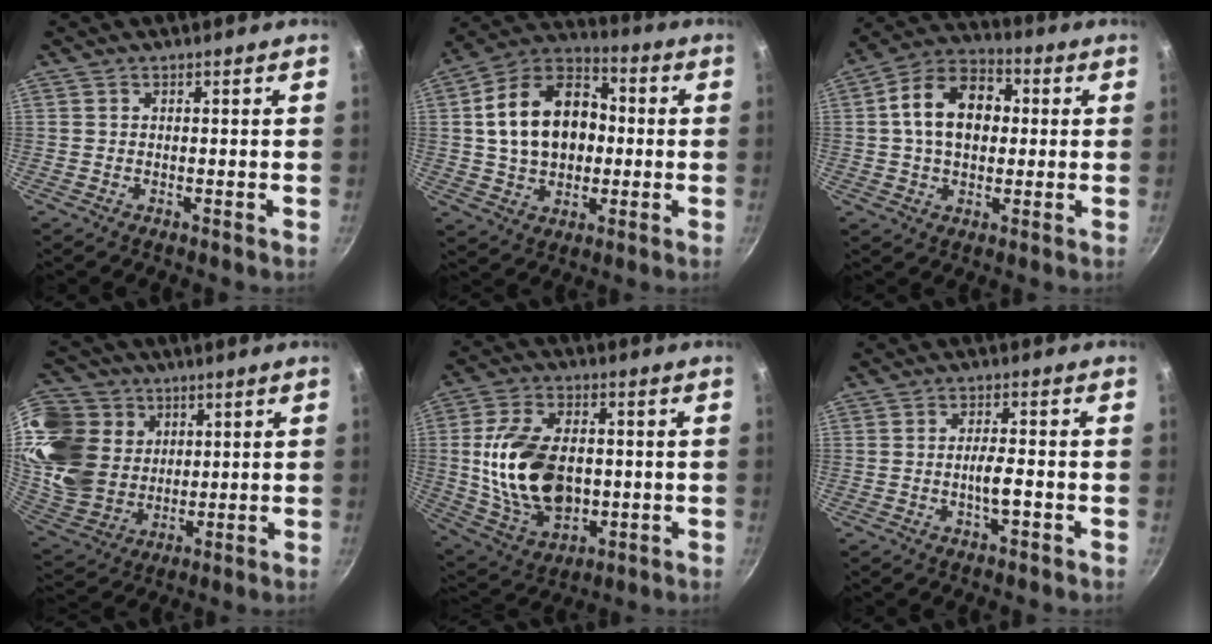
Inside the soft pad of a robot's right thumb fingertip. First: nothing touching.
{"total": 18.7, "force": [1.1, 13.4, 13.0], "torque": [-0.191, 0.032, 0.012]}
{"total": 14.3, "force": [1.6, 9.9, 10.1], "torque": [-0.134, 0.025, 0.011]}
{"total": 24.1, "force": [9.0, 19.3, 11.2], "torque": [-0.240, -0.011, 0.191]}
{"total": 19.1, "force": [-0.2, 12.4, 14.5], "torque": [-0.256, 0.007, 0.010]}
{"total": 4.0, "force": [-1.4, 1.0, 3.6], "torque": [-0.060, 0.013, -0.023]}